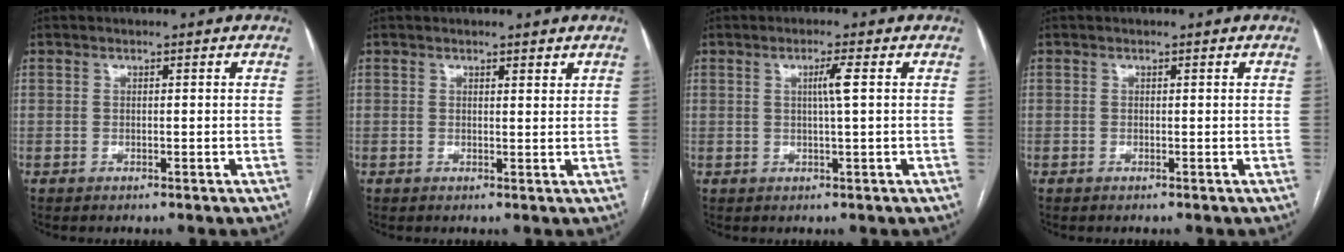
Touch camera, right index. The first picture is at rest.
{"total": 1.5, "force": [1.3, 0.3, 0.7], "torque": [-0.012, -0.001, 0.016]}
{"total": 2.7, "force": [0.5, -0.5, 2.6], "torque": [-0.047, -0.001, 0.008]}
{"total": 0.0}